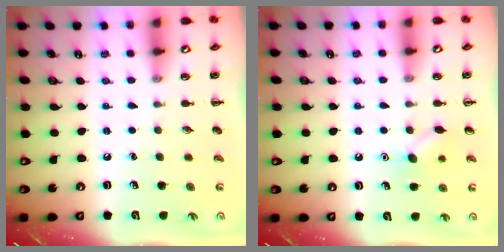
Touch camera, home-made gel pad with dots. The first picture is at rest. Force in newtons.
{"total": 7.5, "press": 7.3, "slide": 1.7}